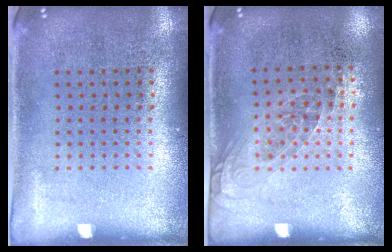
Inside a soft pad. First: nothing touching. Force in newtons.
{"total": 1.0, "press": 0.9, "slide": 0.6}